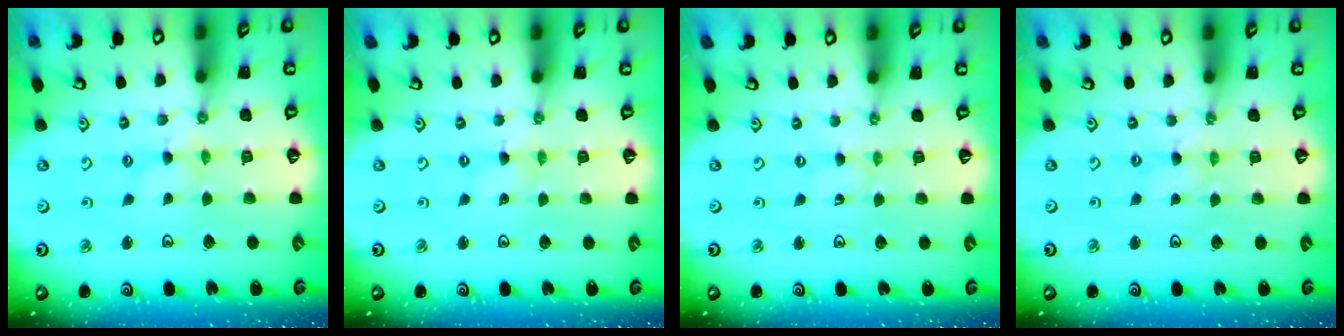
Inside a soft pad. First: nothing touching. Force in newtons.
{"total": 0.0}
{"total": 0.6, "press": 0.6, "slide": 0.1}
{"total": 0.0}